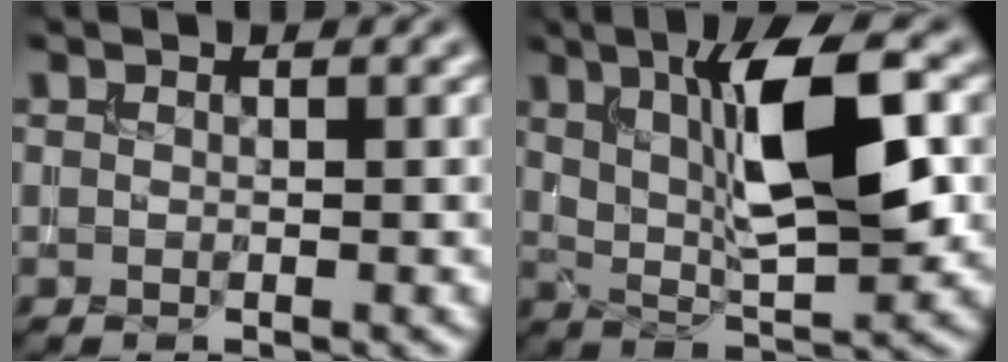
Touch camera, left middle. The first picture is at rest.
{"total": 9.2, "force": [2.4, 2.8, 8.5], "torque": [-0.142, -0.002, 0.041]}